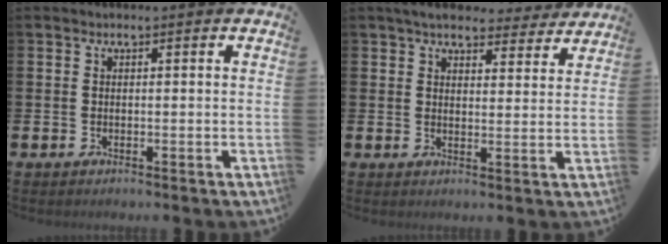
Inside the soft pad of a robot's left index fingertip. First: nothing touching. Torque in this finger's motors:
{"motor_torque": [1.07, -1.07, 0.32, 0.06]}